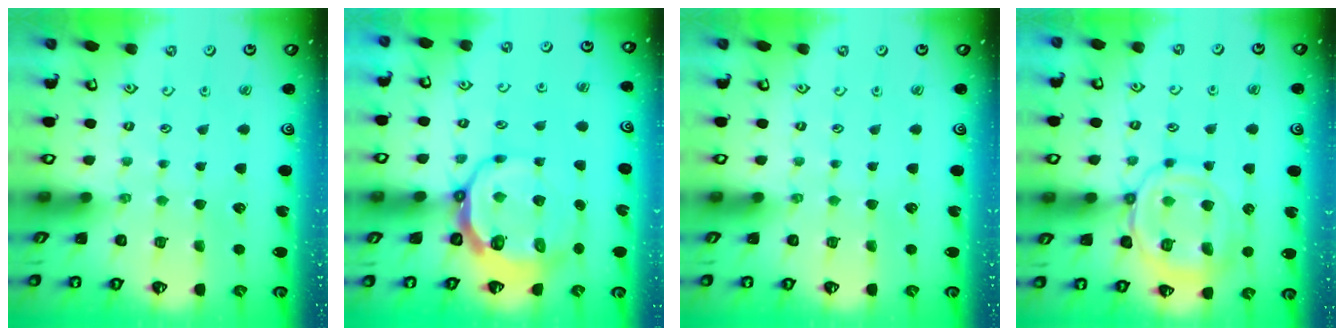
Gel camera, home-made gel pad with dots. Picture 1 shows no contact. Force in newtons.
{"total": 10.0, "press": 9.1, "slide": 4.0}
{"total": 0.0}
{"total": 13.6, "press": 13.6, "slide": 1.3}